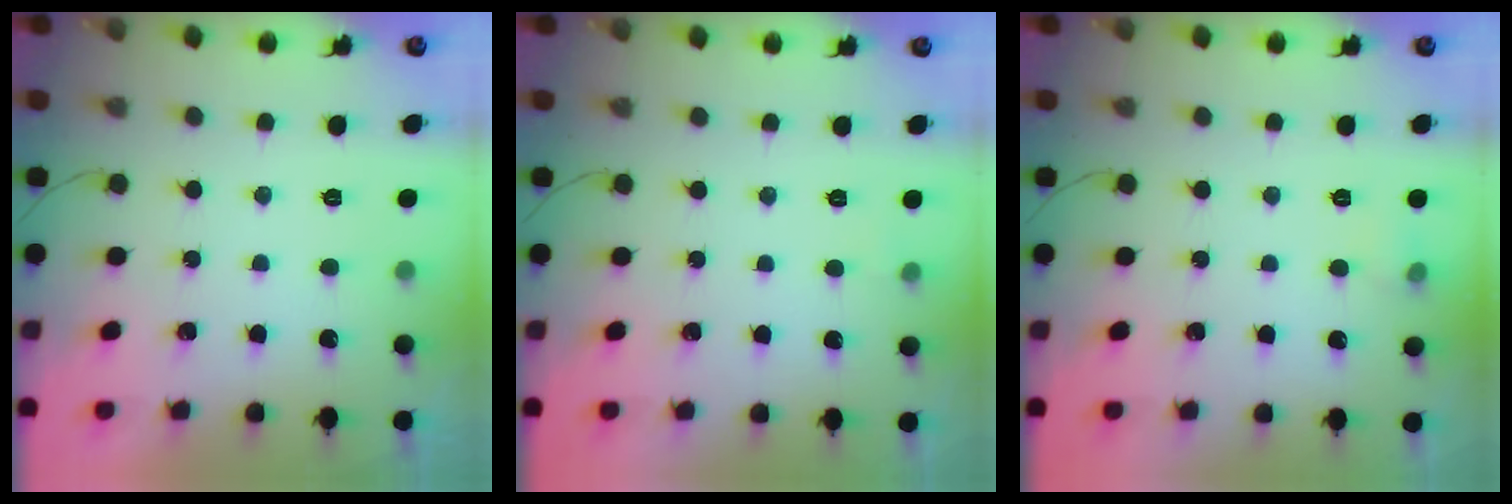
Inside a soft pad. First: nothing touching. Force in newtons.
{"total": 2.4, "press": 2.2, "slide": 0.9}
{"total": 4.8, "press": 4.3, "slide": 2.1}